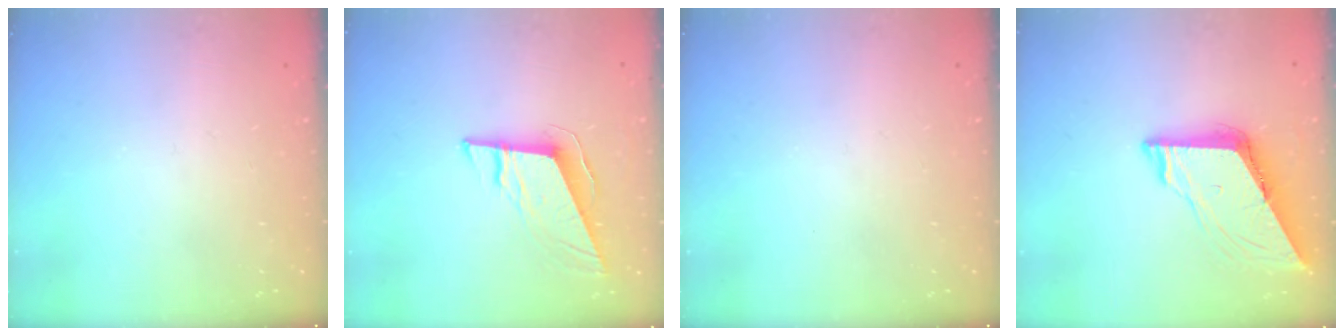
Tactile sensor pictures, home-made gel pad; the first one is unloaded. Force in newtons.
{"total": 10.1, "press": 9.8, "slide": 2.7}
{"total": 0.0}
{"total": 8.2, "press": 8.1, "slide": 0.9}